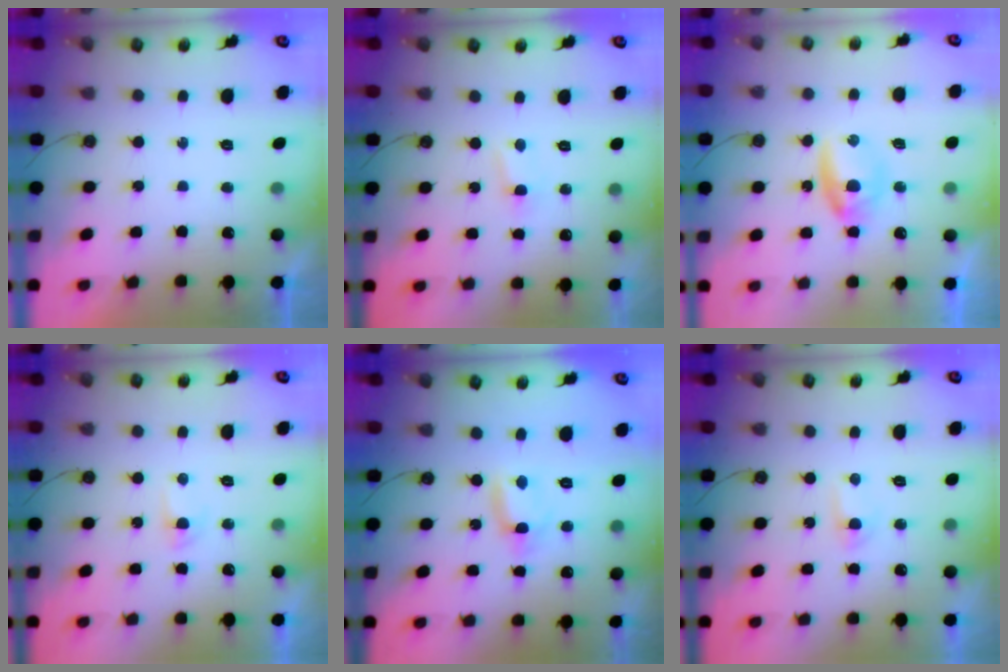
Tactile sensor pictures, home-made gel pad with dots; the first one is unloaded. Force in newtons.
{"total": 2.7, "press": 2.7, "slide": 0.4}
{"total": 6.5, "press": 6.4, "slide": 0.9}
{"total": 2.2, "press": 2.2, "slide": 0.4}
{"total": 2.2, "press": 2.2, "slide": 0.1}
{"total": 3.2, "press": 3.2, "slide": 0.4}